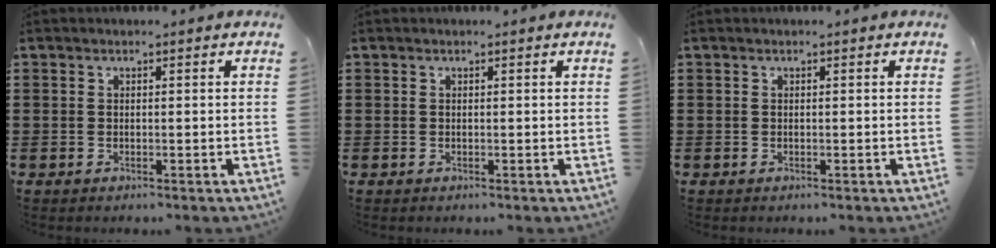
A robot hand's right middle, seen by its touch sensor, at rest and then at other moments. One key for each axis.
{"total": 0.0}
{"total": 0.0}